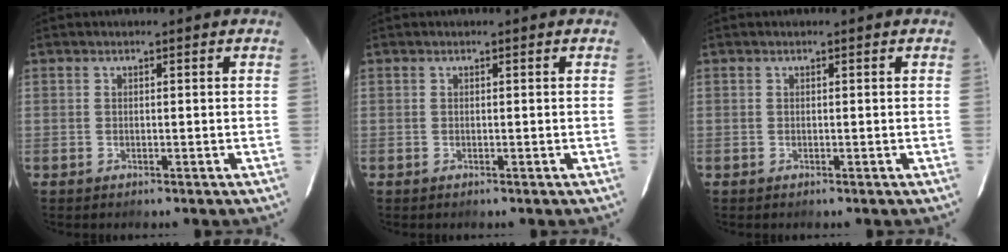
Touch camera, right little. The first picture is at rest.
{"total": 0.0}
{"total": 0.0}